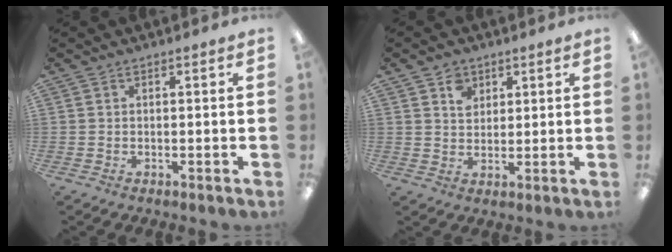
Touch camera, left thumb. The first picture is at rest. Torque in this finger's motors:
{"motor_torque": [-0.03, 0.12, -0.03, -0.06, 0.02]}